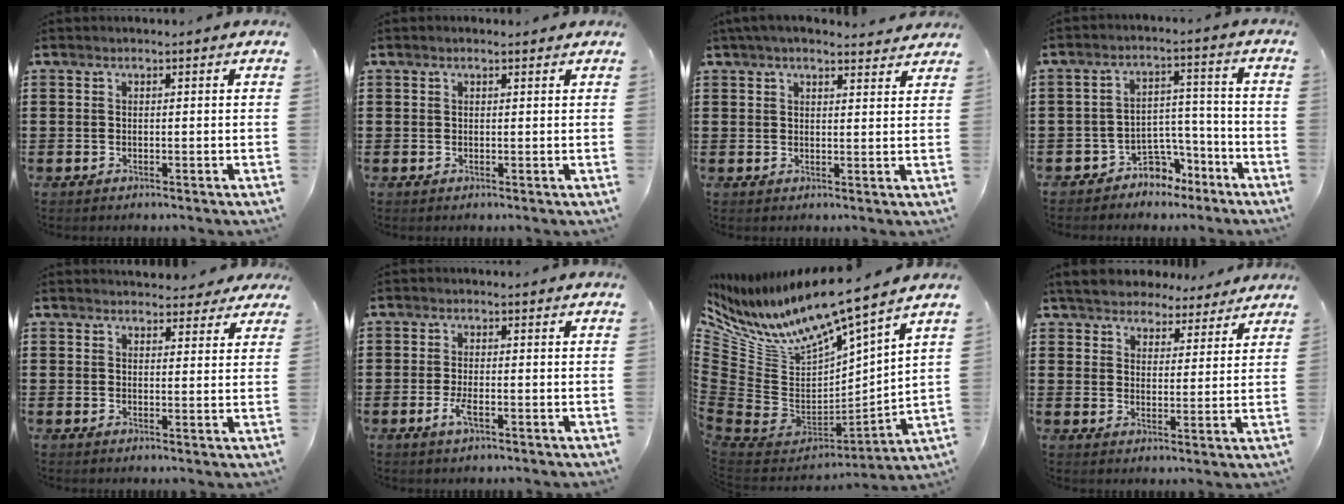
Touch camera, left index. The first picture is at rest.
{"total": 0.6, "force": [0.4, 0.3, 0.2], "torque": [-0.006, 0.002, 0.008]}
{"total": 3.7, "force": [3.3, 0.7, 1.5], "torque": [-0.037, -0.003, 0.060]}
{"total": 5.6, "force": [-4.5, 3.1, 1.3], "torque": [-0.029, 0.022, -0.086]}
{"total": 3.5, "force": [3.2, 1.2, 0.7], "torque": [-0.006, -0.010, 0.056]}
{"total": 2.9, "force": [-1.1, 0.8, 2.5], "torque": [-0.063, -0.006, -0.026]}
{"total": 9.7, "force": [8.3, 1.9, 4.5], "torque": [-0.140, -0.075, 0.136]}
{"total": 4.8, "force": [4.6, 1.4, 0.2], "torque": [-0.030, -0.016, 0.081]}